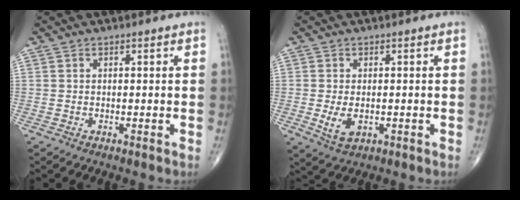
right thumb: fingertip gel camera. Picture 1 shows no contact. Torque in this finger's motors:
{"motor_torque": [-0.26, 0.29, 0.26, 0.19, 0.11]}